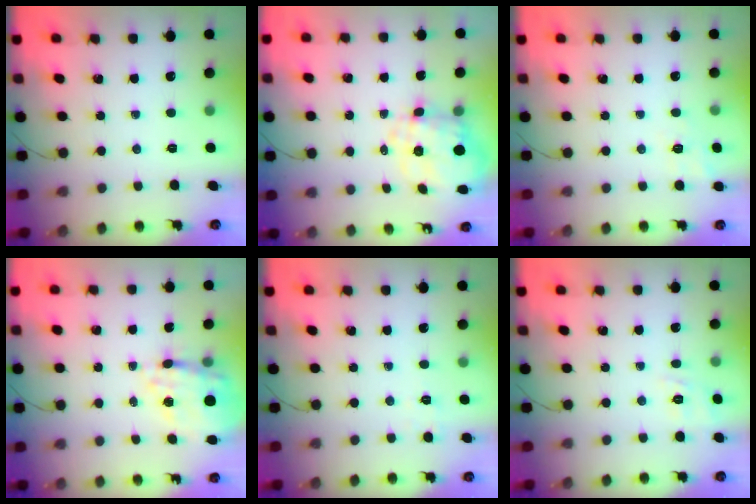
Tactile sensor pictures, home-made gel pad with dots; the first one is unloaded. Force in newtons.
{"total": 4.3, "press": 3.8, "slide": 2.1}
{"total": 8.5, "press": 8.2, "slide": 2.2}
{"total": 17.1, "press": 16.8, "slide": 3.5}
{"total": 2.0, "press": 1.0, "slide": 1.7}
{"total": 2.2, "press": 0.8, "slide": 2.0}